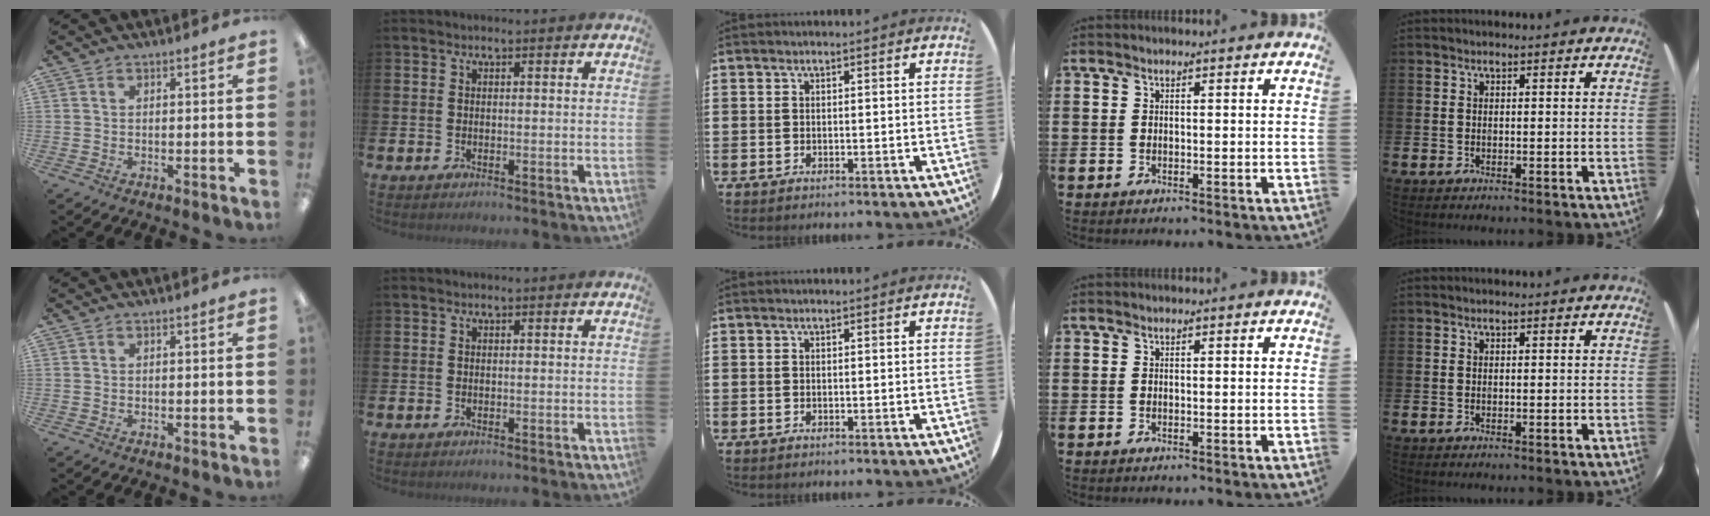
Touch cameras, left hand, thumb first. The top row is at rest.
{}